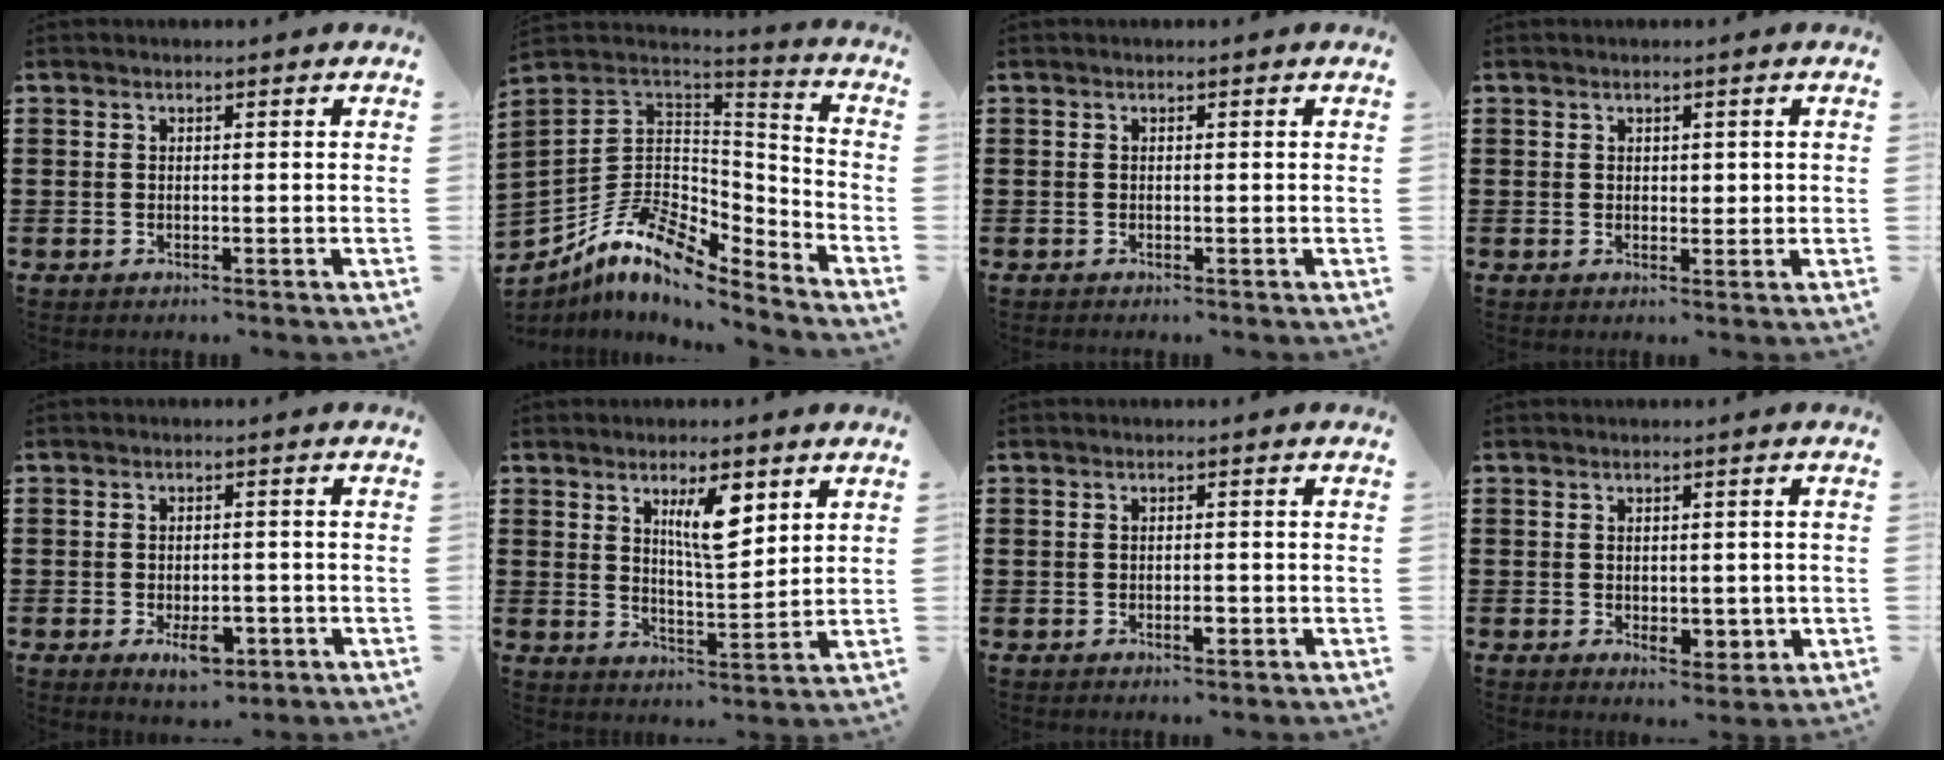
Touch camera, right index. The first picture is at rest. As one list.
[{"total": 10.7, "force": [-6.6, 5.3, 6.5], "torque": [-0.146, 0.006, -0.129]}, {"total": 0.0}, {"total": 1.3, "force": [0.6, 1.0, 0.6], "torque": [-0.005, 0.004, 0.008]}, {"total": 5.0, "force": [-1.9, 2.4, 3.9], "torque": [-0.060, 0.000, -0.033]}, {"total": 7.2, "force": [3.6, 2.3, 5.9], "torque": [-0.100, -0.002, 0.056]}, {"total": 1.6, "force": [-0.6, 0.7, 1.3], "torque": [-0.024, 0.001, -0.010]}, {"total": 2.9, "force": [-0.2, 1.9, 2.1], "torque": [-0.033, 0.003, -0.005]}]